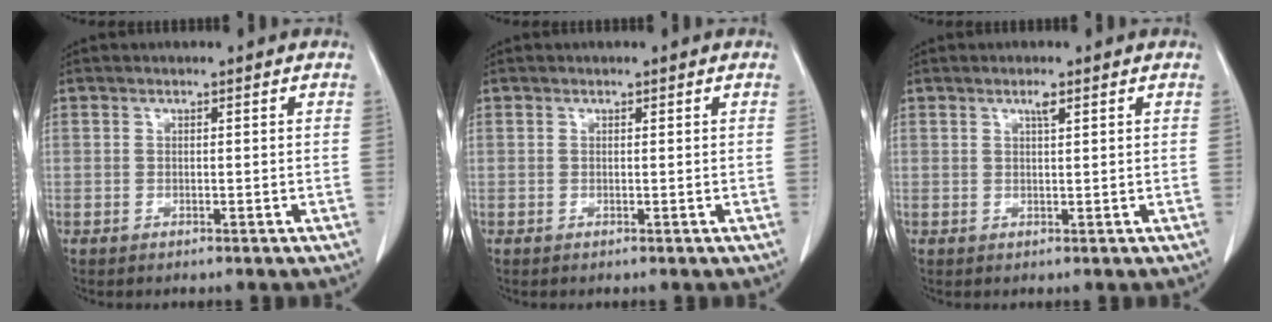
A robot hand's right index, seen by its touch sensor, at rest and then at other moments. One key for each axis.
{"total": 0.0}
{"total": 1.7, "fx": 1.0, "fy": 0.4, "fz": 1.3, "tx": -0.027, "ty": 0.001, "tz": 0.019}